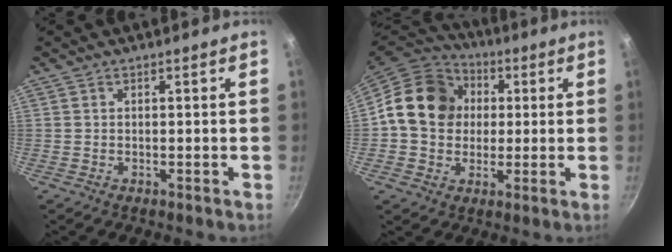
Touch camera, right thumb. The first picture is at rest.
{"total": 15.8, "force": [2.1, 13.3, 8.2], "torque": [-0.113, 0.023, 0.021]}